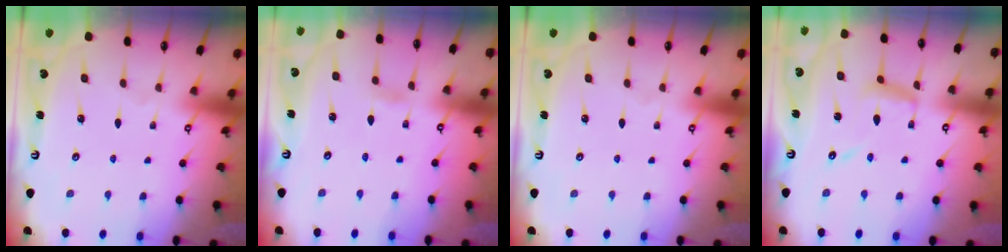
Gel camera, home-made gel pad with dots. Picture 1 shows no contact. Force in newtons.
{"total": 2.5, "press": 2.4, "slide": 0.3}
{"total": 0.0}
{"total": 11.0, "press": 11.0, "slide": 0.8}